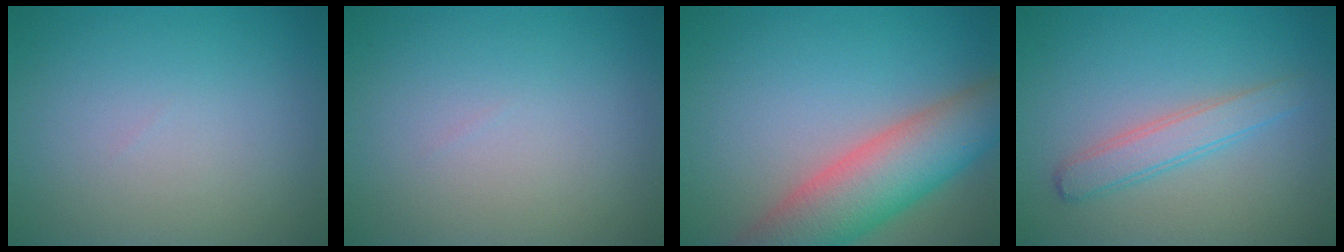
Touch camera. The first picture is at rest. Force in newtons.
{"total": 0.0}
{"total": 8.7, "press": 8.6, "slide": 0.5}
{"total": 2.5, "press": 2.5, "slide": 0.1}